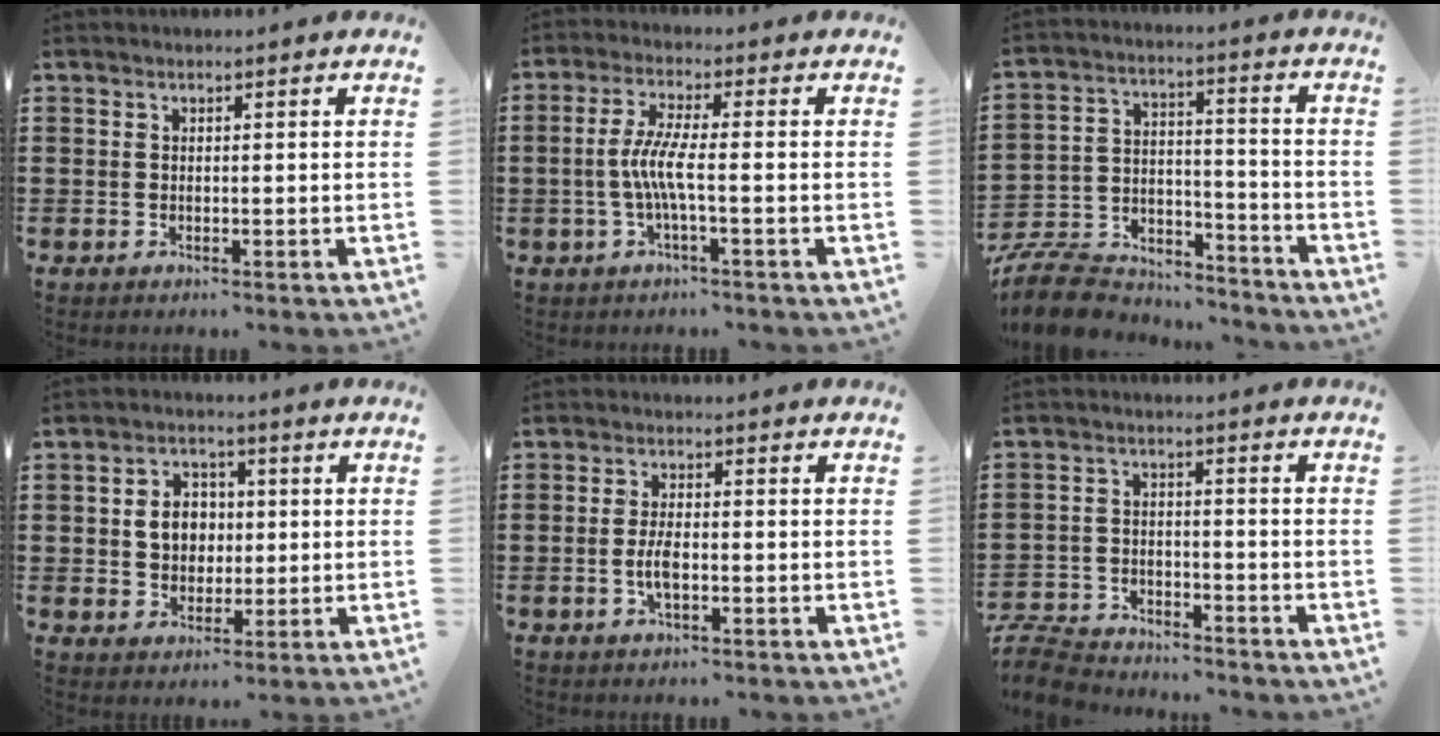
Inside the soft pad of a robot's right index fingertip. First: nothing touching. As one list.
[{"total": 5.3, "force": [-1.1, 0.4, 5.2], "torque": [-0.116, -0.008, -0.031]}, {"total": 10.0, "force": [-9.2, 3.1, 2.5], "torque": [-0.062, 0.024, -0.182]}, {"total": 5.6, "force": [0.4, 4.7, 3.0], "torque": [-0.065, 0.014, 0.001]}, {"total": 3.6, "force": [-1.0, 1.2, 3.3], "torque": [-0.075, -0.004, -0.022]}, {"total": 6.0, "force": [-5.8, 1.2, 0.9], "torque": [-0.036, 0.003, -0.120]}]